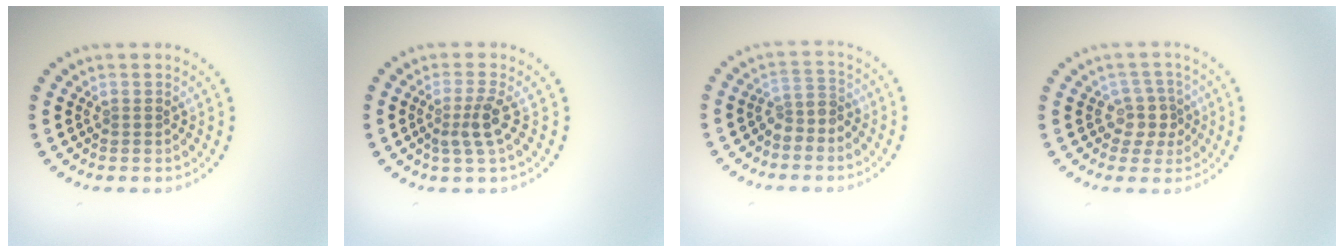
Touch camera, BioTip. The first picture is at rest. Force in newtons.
{"total": 2.4, "press": 1.8, "slide": 1.6}
{"total": 2.3, "press": 1.6, "slide": 1.5}
{"total": 2.3, "press": 2.0, "slide": 1.2}